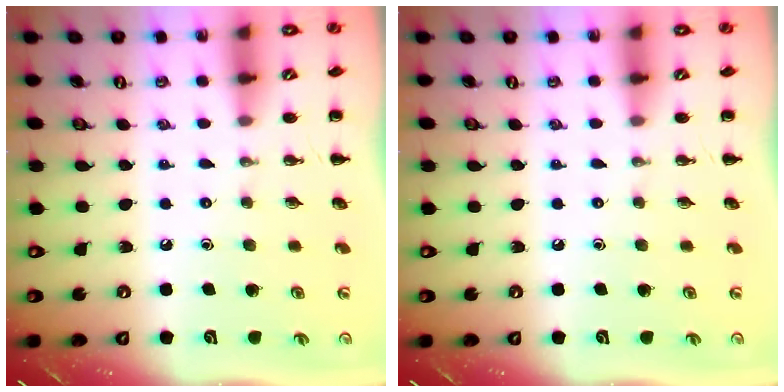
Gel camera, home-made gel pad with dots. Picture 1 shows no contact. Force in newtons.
{"total": 0.0}